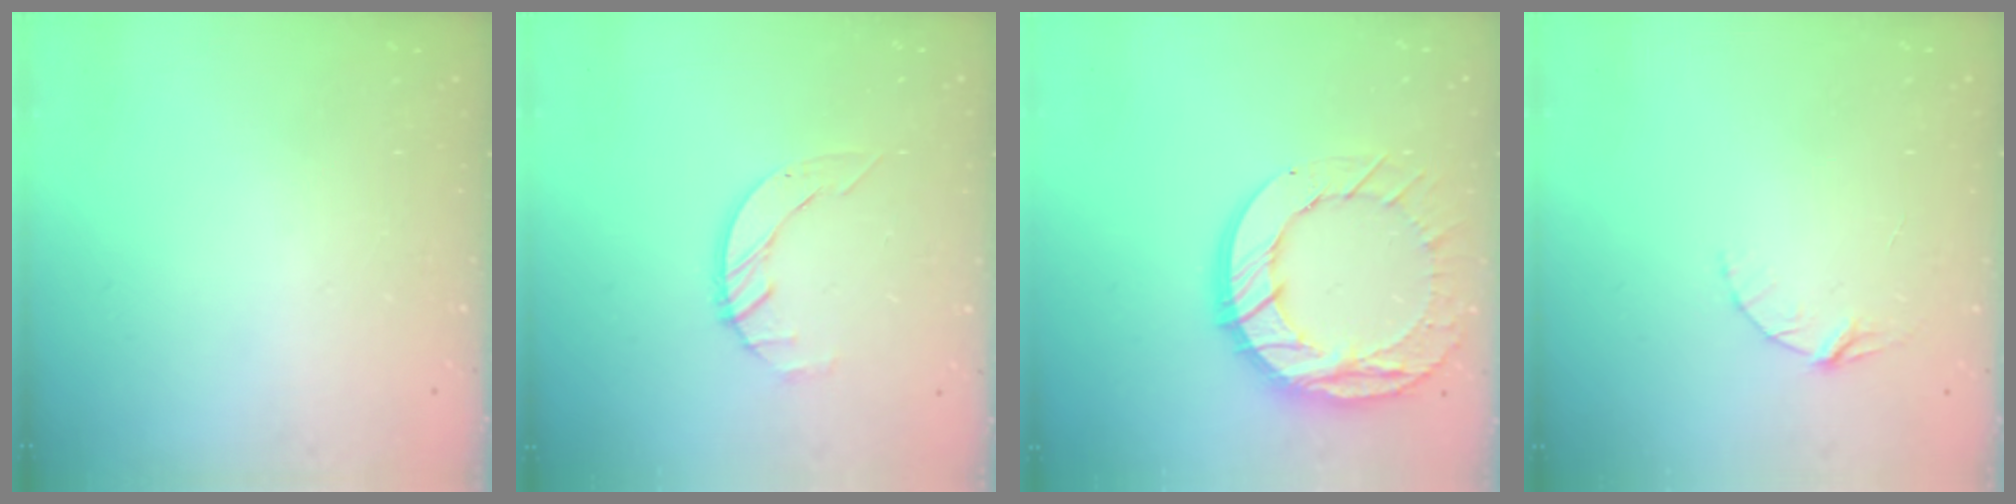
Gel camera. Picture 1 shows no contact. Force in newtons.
{"total": 2.7, "press": 2.7, "slide": 0.3}
{"total": 18.3, "press": 18.3, "slide": 1.6}
{"total": 3.9, "press": 3.9, "slide": 0.4}